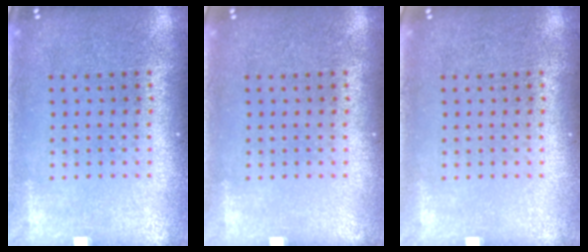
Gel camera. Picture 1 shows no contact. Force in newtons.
{"total": 0.0}
{"total": 0.0}